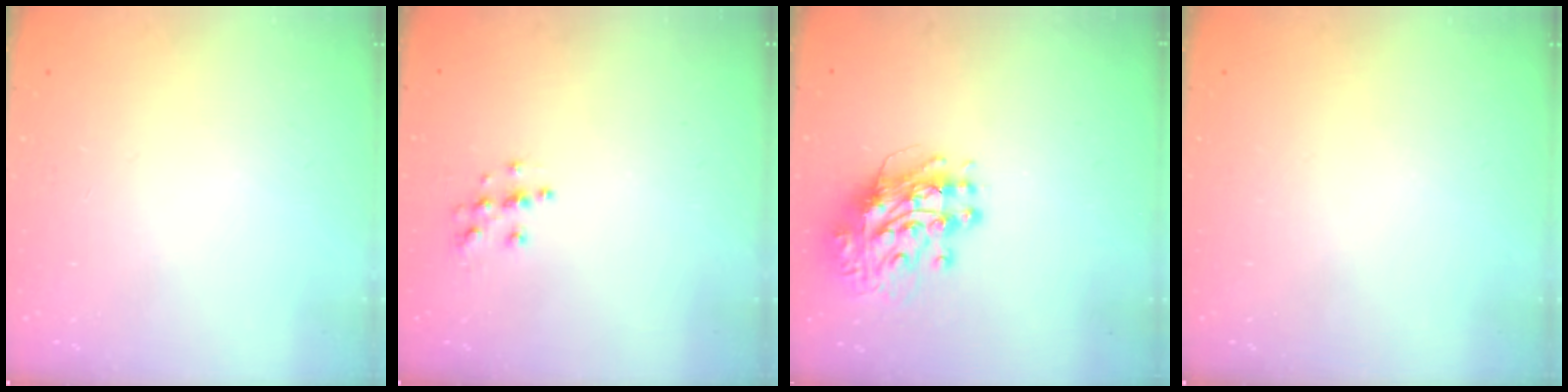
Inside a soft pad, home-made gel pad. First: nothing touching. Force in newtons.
{"total": 5.6, "press": 5.6, "slide": 0.2}
{"total": 12.0, "press": 11.9, "slide": 1.7}
{"total": 0.0}